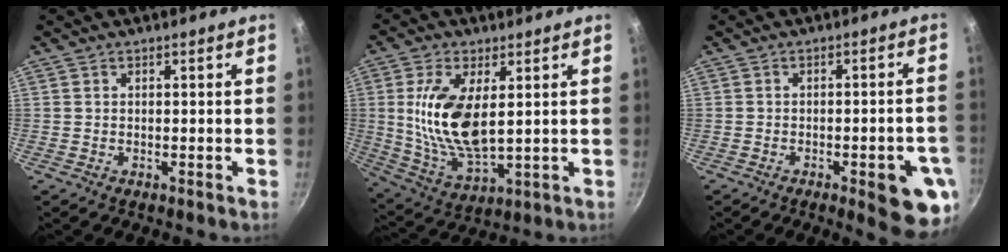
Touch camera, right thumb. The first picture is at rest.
{"total": 14.5, "force": [2.5, 6.8, 12.5], "torque": [-0.244, -0.020, 0.056]}
{"total": 10.5, "force": [-3.8, 3.0, 9.3], "torque": [-0.093, 0.017, -0.043]}